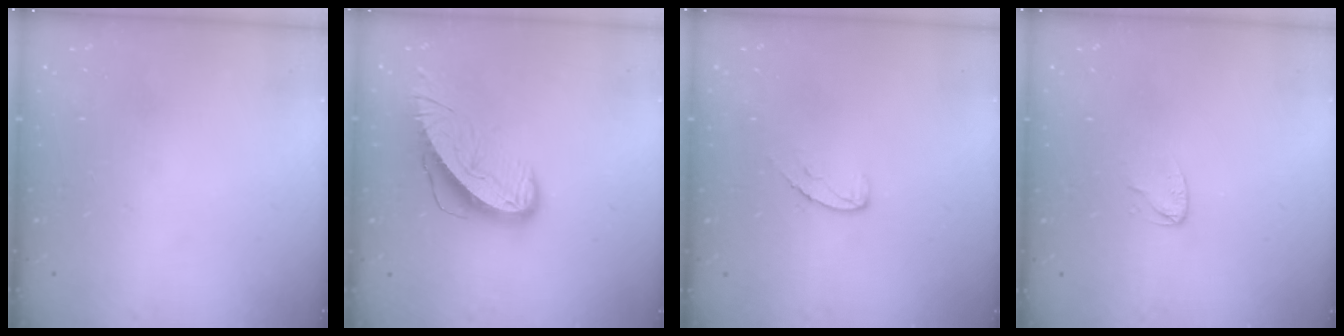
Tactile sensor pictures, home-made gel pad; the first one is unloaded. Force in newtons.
{"total": 9.8, "press": 9.7, "slide": 0.9}
{"total": 7.3, "press": 7.2, "slide": 0.6}
{"total": 3.3, "press": 3.3, "slide": 0.3}